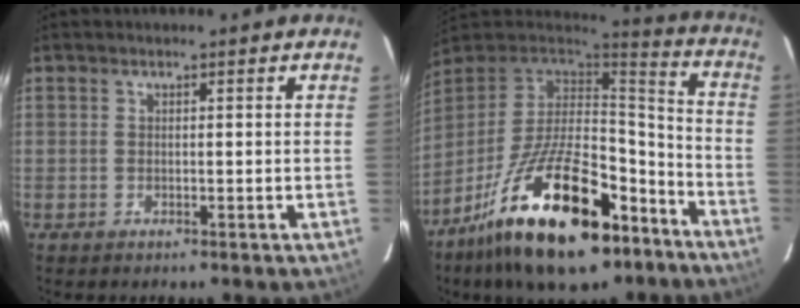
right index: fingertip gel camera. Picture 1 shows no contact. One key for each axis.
{"total": 27.2, "fx": -15.7, "fy": 11.6, "fz": 19.0, "tx": -0.349, "ty": -0.010, "tz": -0.243}